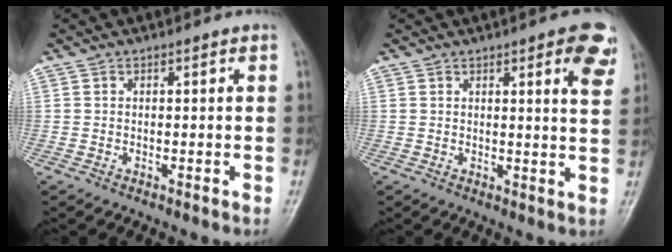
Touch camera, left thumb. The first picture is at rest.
{"total": 7.3, "force": [3.7, 1.5, 6.1], "torque": [-0.059, -0.014, 0.039]}